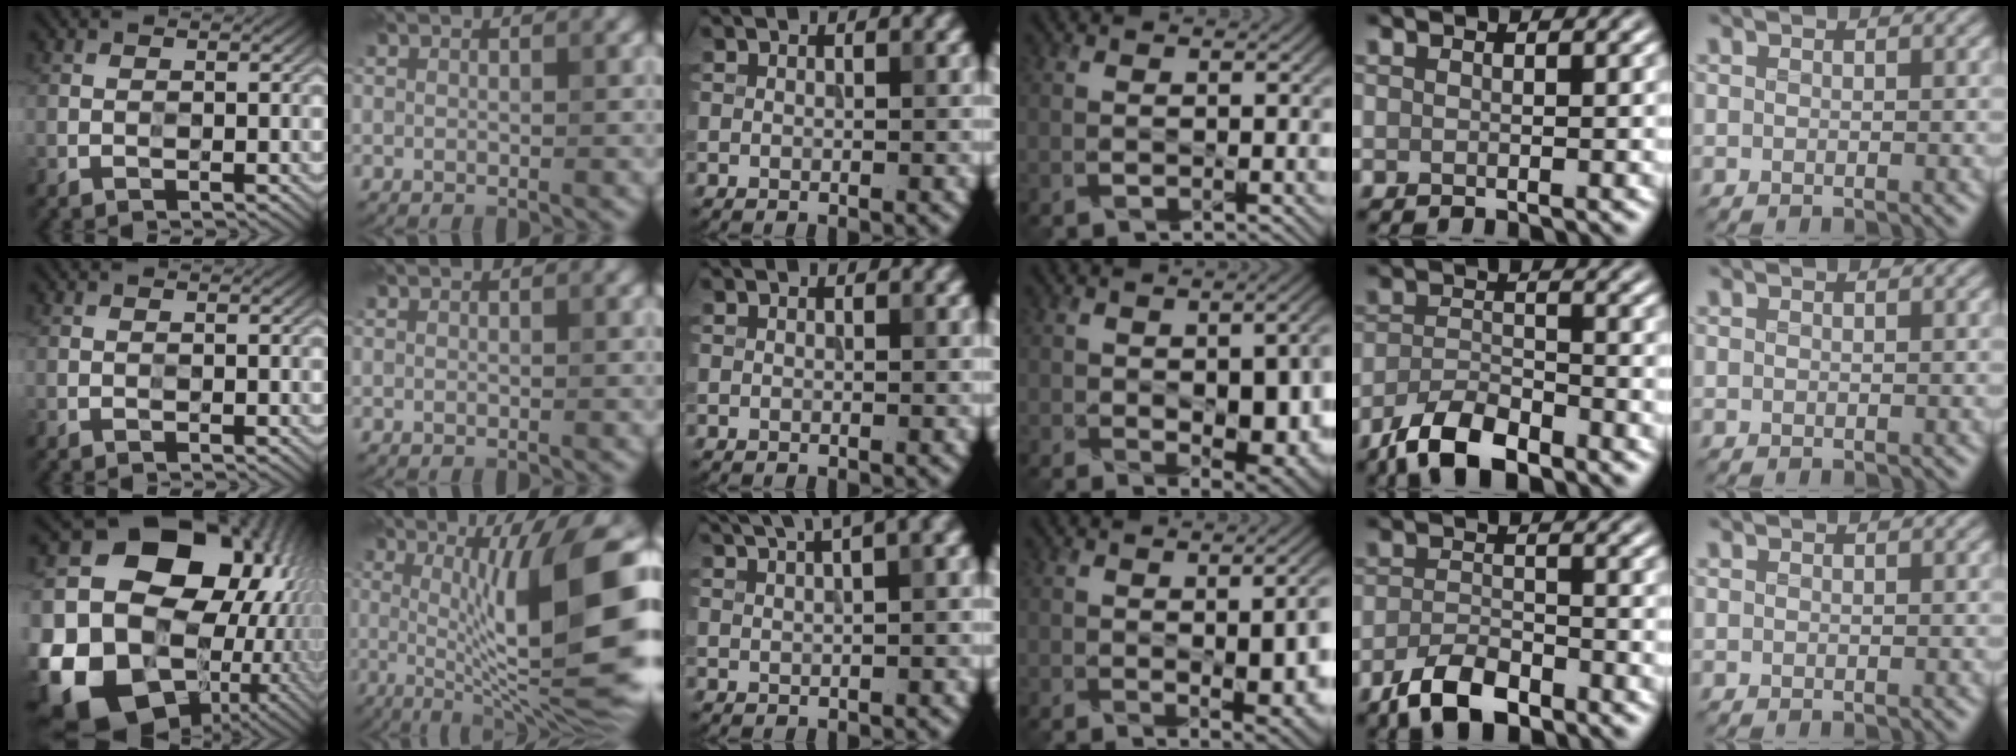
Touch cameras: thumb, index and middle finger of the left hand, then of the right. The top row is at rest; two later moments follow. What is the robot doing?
{"motion": "wipe", "object": "bowl"}